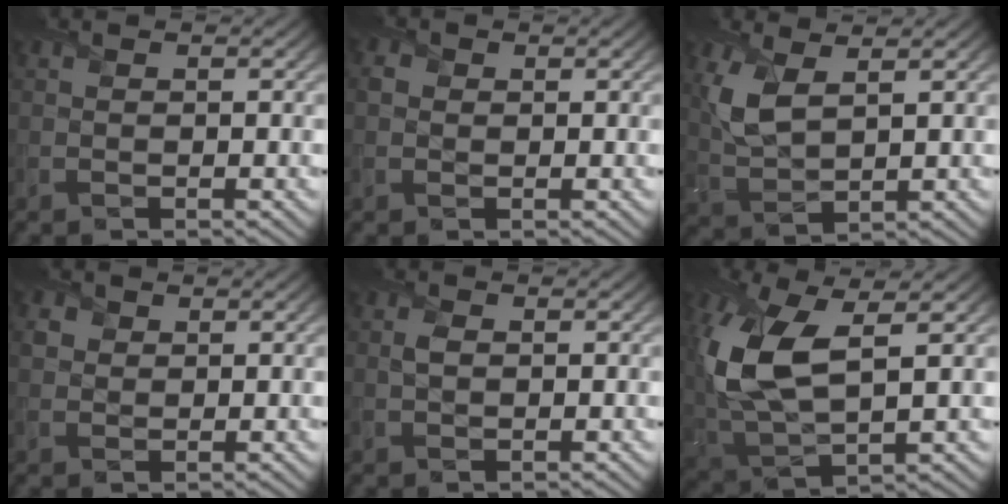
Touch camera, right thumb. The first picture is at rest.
{"total": 1.0, "force": [0.1, 1.0, 0.1], "torque": [0.000, -0.002, 0.003]}
{"total": 5.9, "force": [2.5, 2.8, 4.6], "torque": [-0.117, -0.002, 0.054]}
{"total": 1.4, "force": [0.5, 1.3, 0.0], "torque": [-0.002, -0.002, 0.013]}
{"total": 1.0, "force": [0.0, 0.8, 0.6], "torque": [-0.012, -0.002, 0.002]}
{"total": 12.6, "force": [2.8, 5.9, 10.8], "torque": [-0.271, 0.000, 0.056]}